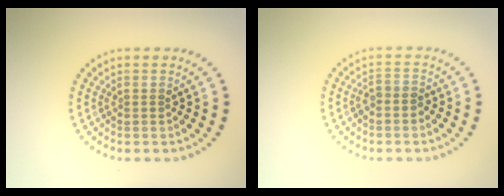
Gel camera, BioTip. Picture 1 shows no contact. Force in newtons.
{"total": 1.5, "press": 1.3, "slide": 0.8}